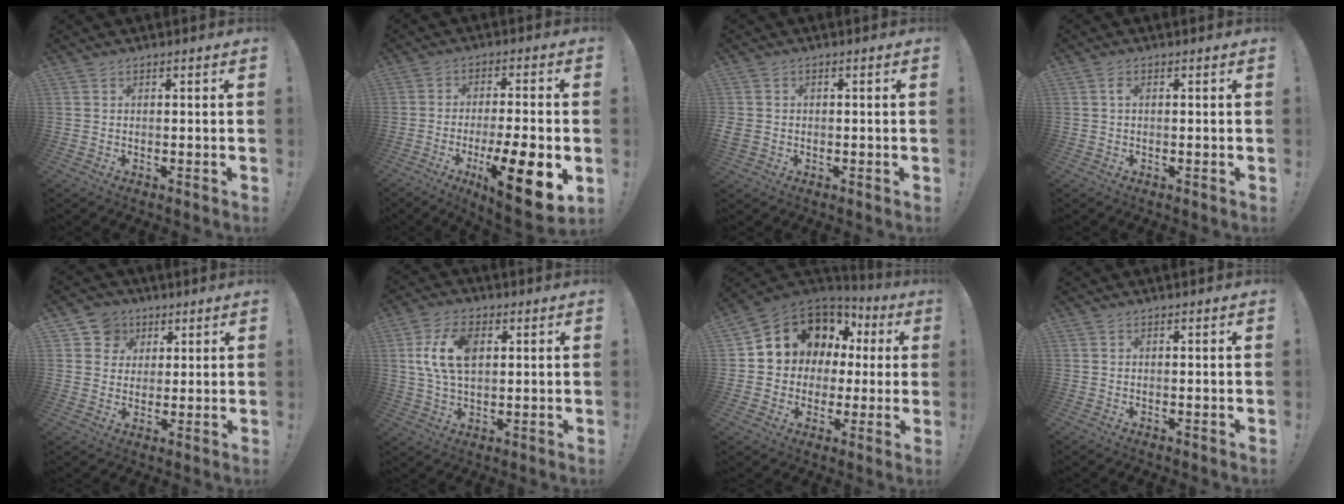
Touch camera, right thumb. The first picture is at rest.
{"total": 15.7, "force": [-5.8, 3.0, 14.3], "torque": [-0.202, 0.017, -0.084]}
{"total": 2.6, "force": [-0.4, 2.3, 1.0], "torque": [-0.022, 0.000, -0.006]}
{"total": 1.2, "force": [0.0, 0.6, 1.0], "torque": [-0.024, 0.005, 0.000]}
{"total": 7.6, "force": [3.0, 6.8, 1.2], "torque": [-0.013, -0.022, 0.060]}
{"total": 12.3, "force": [2.9, 7.3, 9.4], "torque": [-0.181, 0.005, 0.053]}
{"total": 10.1, "force": [4.1, 8.6, 3.3], "torque": [-0.049, -0.039, 0.091]}
{"total": 0.0}